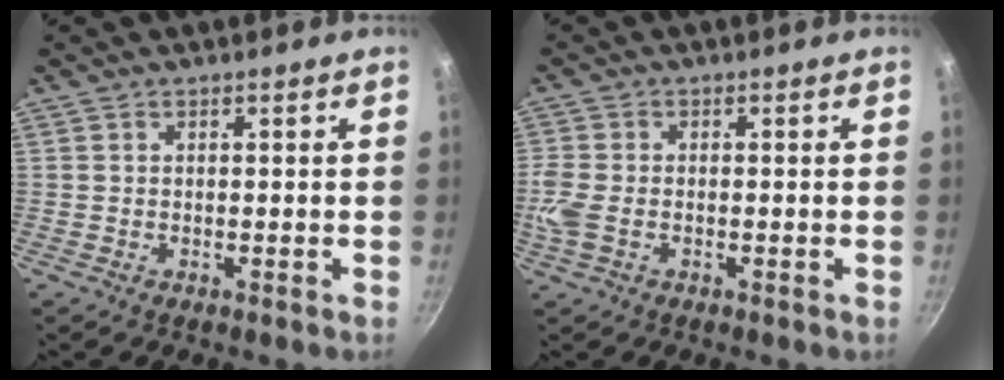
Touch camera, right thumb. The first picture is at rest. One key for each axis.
{"total": 4.5, "fx": -1.0, "fy": 2.9, "fz": 3.3, "tx": -0.082, "ty": 0.001, "tz": -0.025}